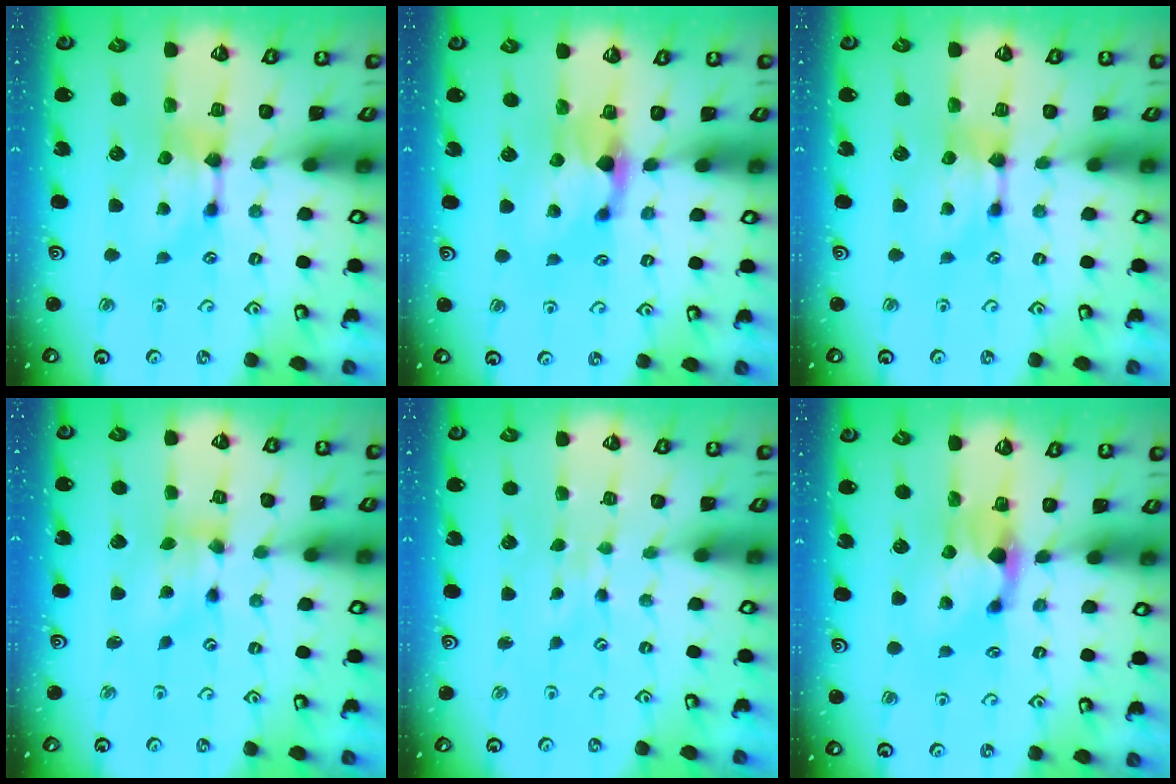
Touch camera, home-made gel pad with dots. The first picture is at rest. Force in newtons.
{"total": 1.2, "press": 0.1, "slide": 1.2}
{"total": 0.0}
{"total": 2.9, "press": 2.4, "slide": 1.6}
{"total": 3.7, "press": 3.7, "slide": 0.2}
{"total": 1.2, "press": 0.1, "slide": 1.2}